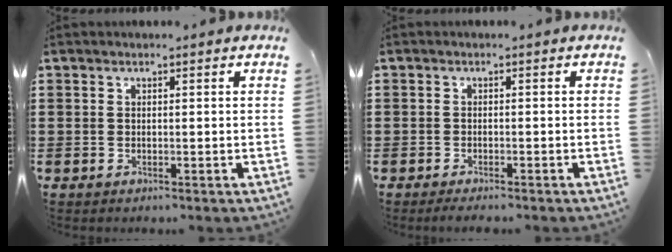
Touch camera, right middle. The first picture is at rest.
{"total": 1.2, "force": [-1.2, 0.0, 0.3], "torque": [-0.009, -0.003, -0.022]}